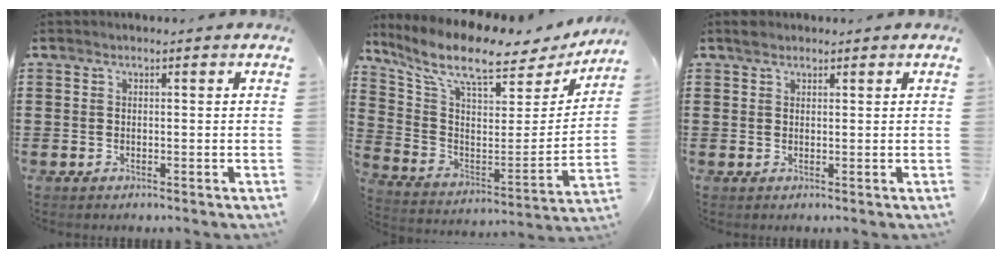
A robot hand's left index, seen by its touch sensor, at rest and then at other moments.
{"total": 10.2, "force": [7.8, 2.6, 5.9], "torque": [-0.141, -0.053, 0.131]}
{"total": 1.3, "force": [1.2, 0.6, 0.2], "torque": [-0.007, 0.004, 0.023]}